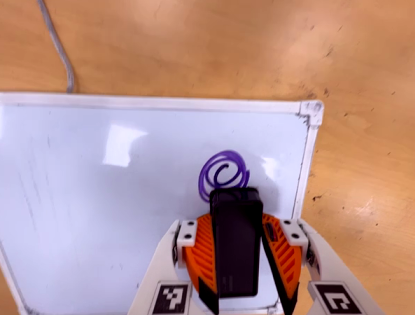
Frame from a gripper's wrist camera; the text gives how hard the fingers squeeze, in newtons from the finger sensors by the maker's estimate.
{"total": 11.2, "left": 12.9, "right": 9.5}